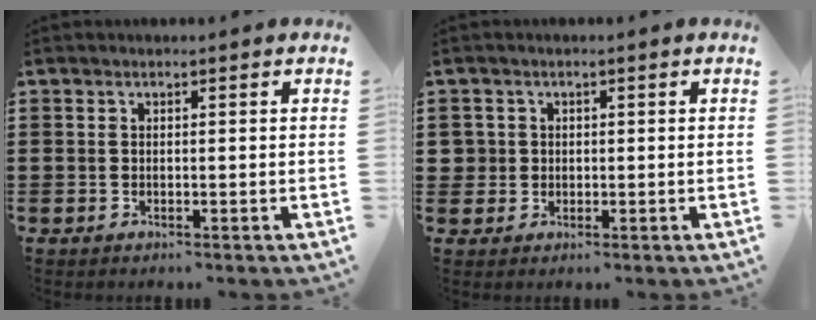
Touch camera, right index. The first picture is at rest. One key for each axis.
{"total": 2.1, "fx": 0.1, "fy": 2.1, "fz": 0.2, "tx": -0.015, "ty": 0.010, "tz": -0.001}